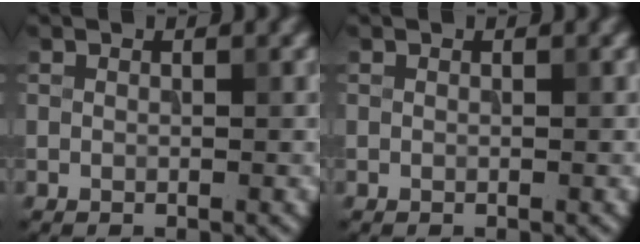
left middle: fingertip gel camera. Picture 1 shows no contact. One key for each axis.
{"total": 0.0}